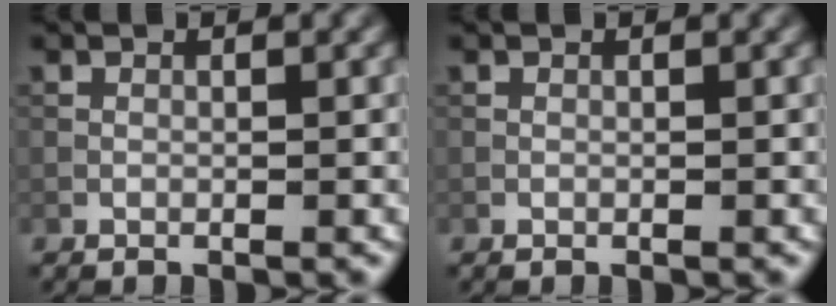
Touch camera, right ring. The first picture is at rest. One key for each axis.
{"total": 0.0}